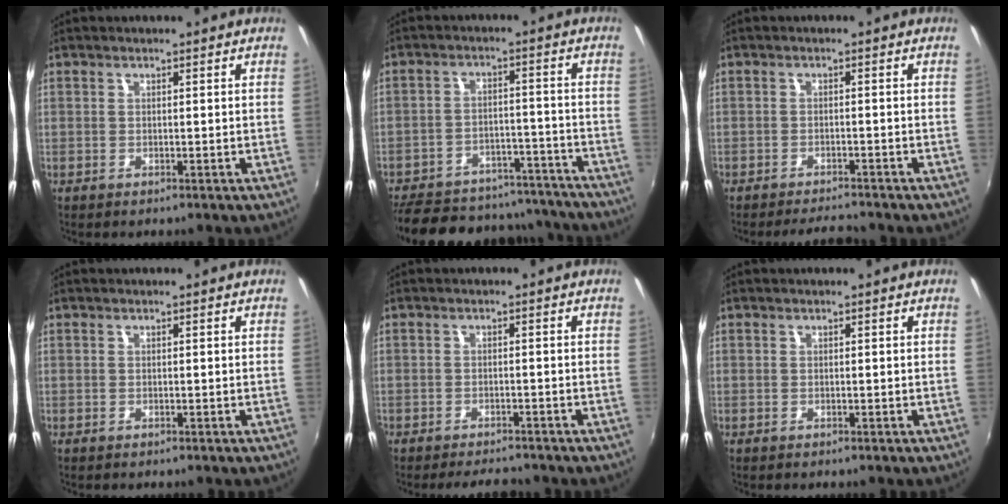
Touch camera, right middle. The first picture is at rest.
{"total": 25.8, "force": [-21.9, 10.1, 9.2], "torque": [-0.203, 0.031, -0.277]}
{"total": 4.3, "force": [-4.1, 0.4, 1.1], "torque": [-0.034, -0.006, -0.064]}
{"total": 0.0}
{"total": 5.1, "force": [-4.7, 1.3, 1.7], "torque": [-0.045, -0.007, -0.068]}
{"total": 0.0}